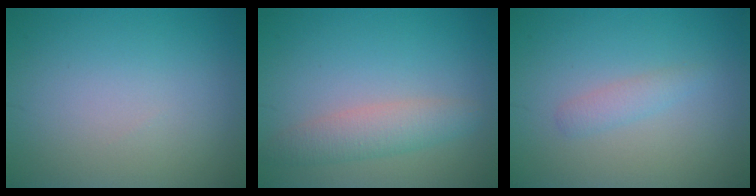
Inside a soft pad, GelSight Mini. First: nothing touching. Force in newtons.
{"total": 3.0, "press": 3.0, "slide": 0.1}
{"total": 1.4, "press": 1.4, "slide": 0.1}